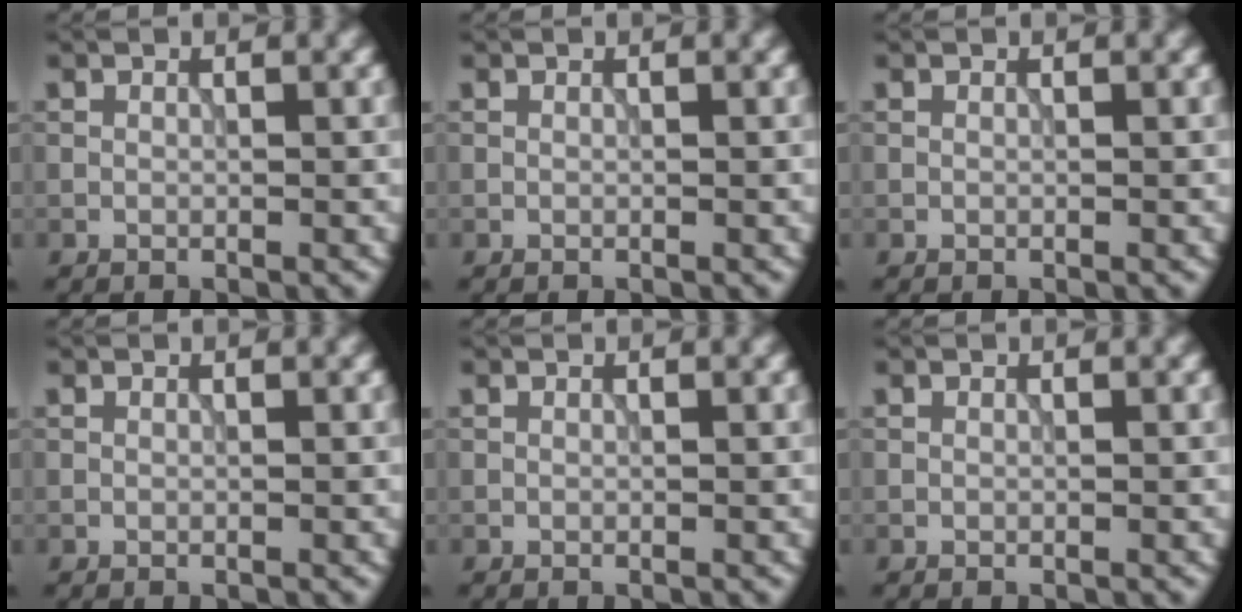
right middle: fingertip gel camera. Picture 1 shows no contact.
{"total": 0.0}
{"total": 0.0}
{"total": 0.0}
{"total": 0.0}
{"total": 0.0}